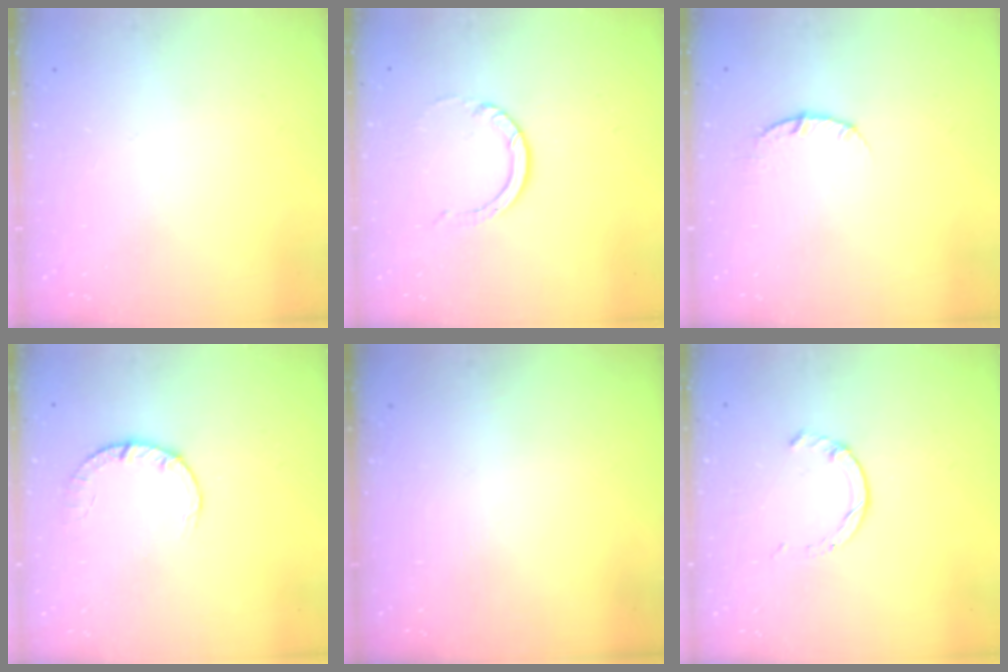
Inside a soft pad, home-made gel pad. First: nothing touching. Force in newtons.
{"total": 4.0, "press": 4.0, "slide": 0.3}
{"total": 3.7, "press": 3.7, "slide": 0.6}
{"total": 2.8, "press": 2.8, "slide": 0.4}
{"total": 0.0}
{"total": 1.7, "press": 1.7, "slide": 0.2}